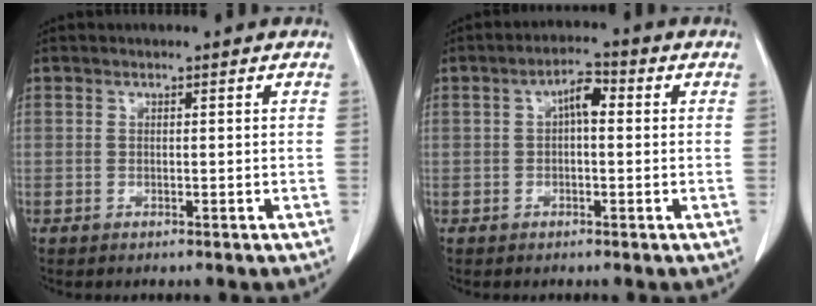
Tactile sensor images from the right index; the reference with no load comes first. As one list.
[{"total": 3.8, "force": [0.5, 1.5, 3.5], "torque": [-0.059, 0.017, 0.005]}]